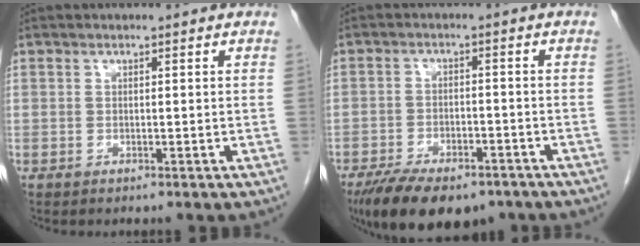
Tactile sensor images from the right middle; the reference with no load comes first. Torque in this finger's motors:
{"motor_torque": [1.17, -0.97, 0.20, 0.06]}